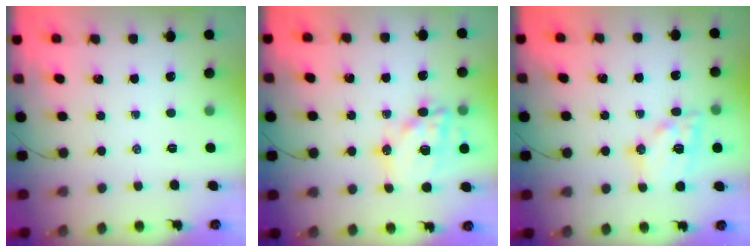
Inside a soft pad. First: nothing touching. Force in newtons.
{"total": 16.3, "press": 15.9, "slide": 3.8}
{"total": 13.5, "press": 13.4, "slide": 2.0}